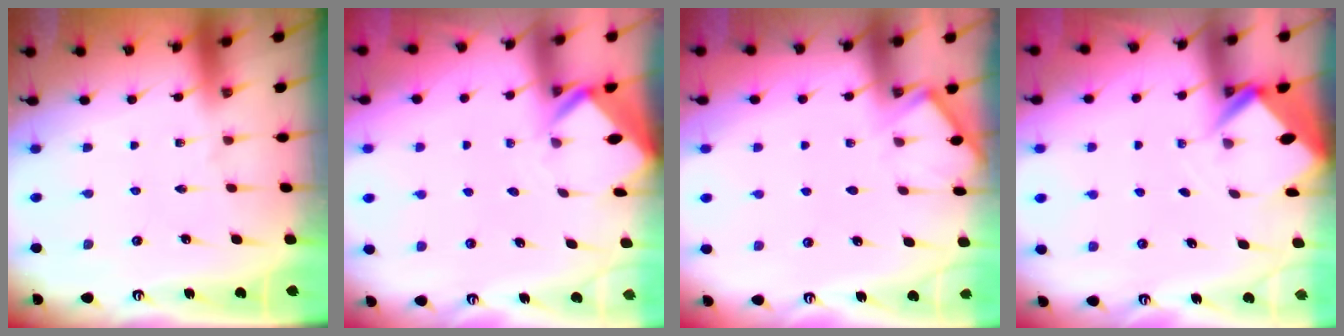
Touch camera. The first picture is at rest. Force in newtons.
{"total": 2.8, "press": 2.8, "slide": 0.2}
{"total": 3.7, "press": 3.7, "slide": 0.4}
{"total": 2.7, "press": 2.7, "slide": 0.1}